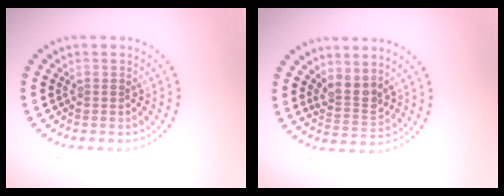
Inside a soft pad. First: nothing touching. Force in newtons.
{"total": 2.5, "press": 1.9, "slide": 1.6}